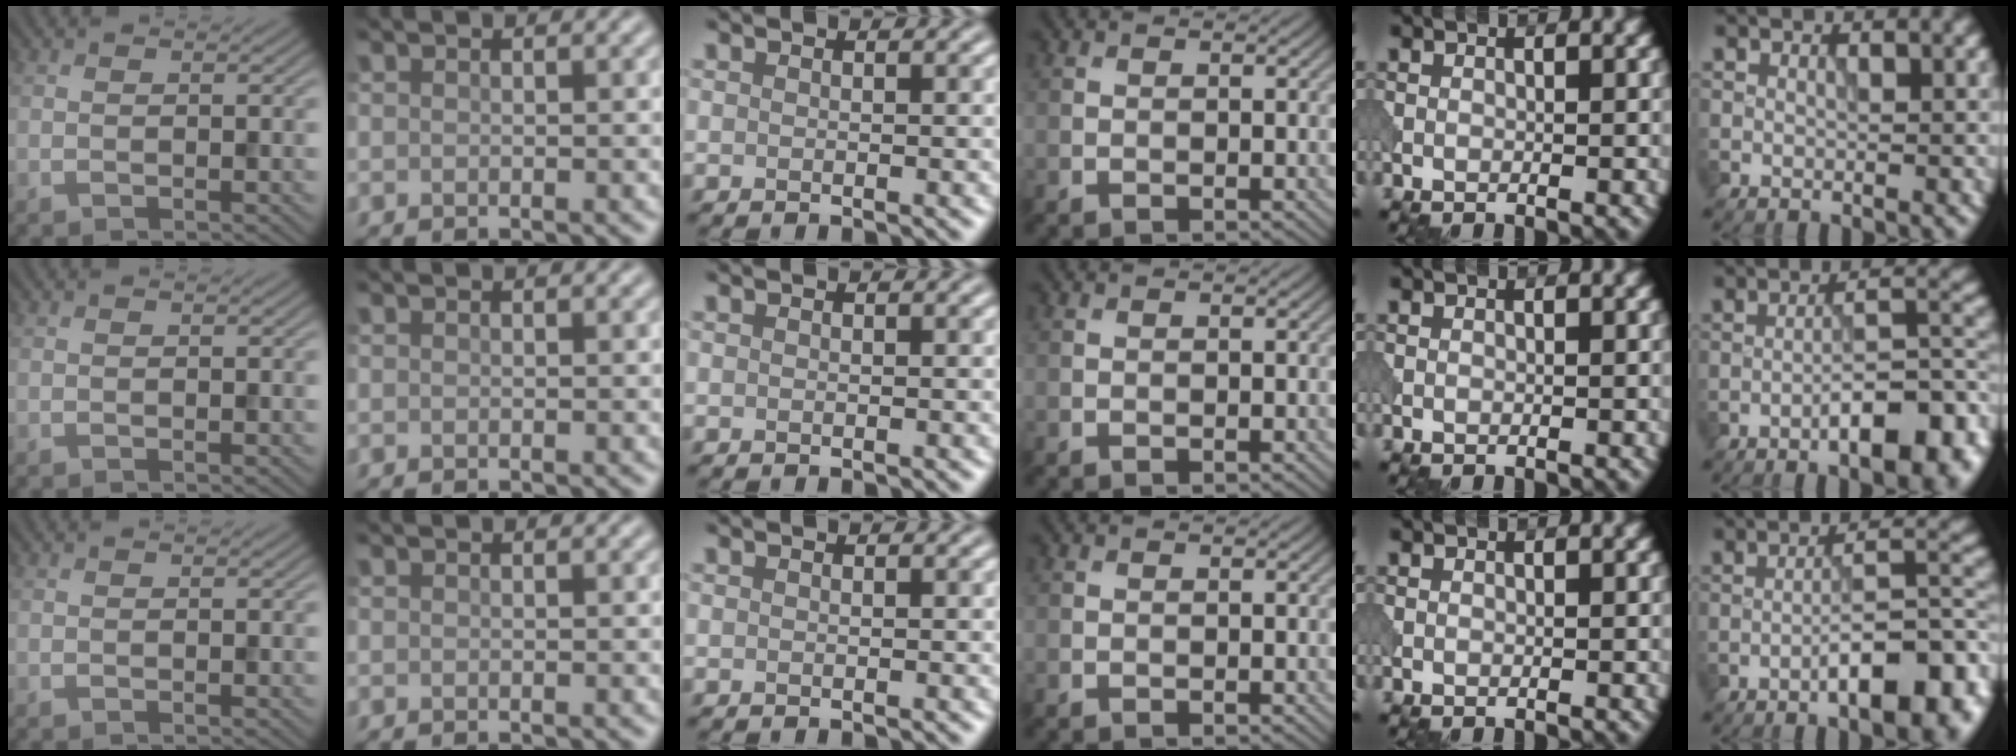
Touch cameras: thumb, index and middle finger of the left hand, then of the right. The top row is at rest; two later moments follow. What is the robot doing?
{"motion": "pour", "object": "beaker"}